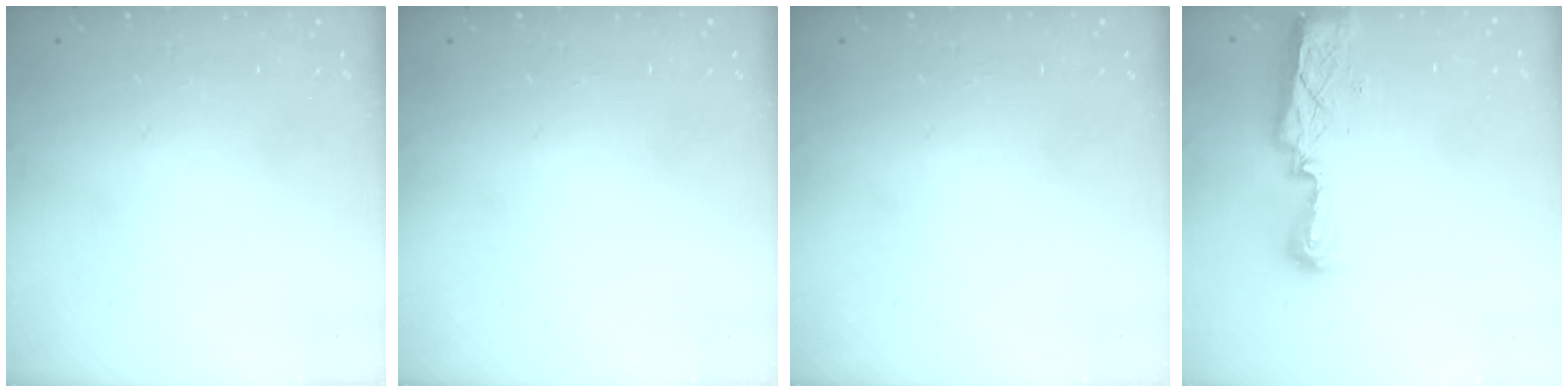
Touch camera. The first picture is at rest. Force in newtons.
{"total": 0.0}
{"total": 0.0}
{"total": 8.2, "press": 8.2, "slide": 0.4}